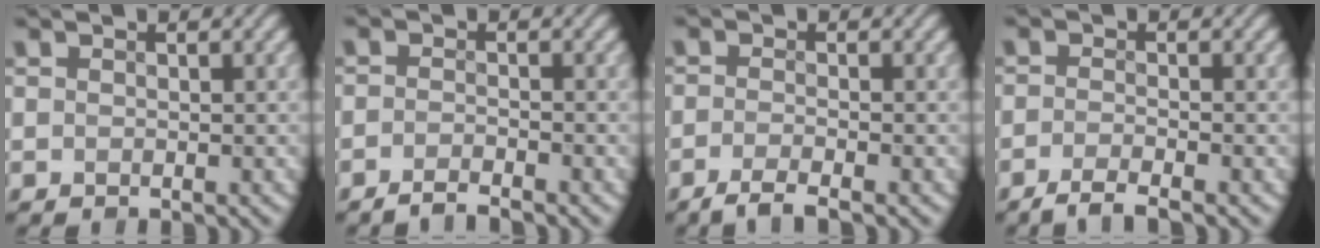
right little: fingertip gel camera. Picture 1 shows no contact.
{"total": 1.9, "force": [-1.7, 0.1, 0.7], "torque": [-0.017, 0.003, -0.036]}
{"total": 2.5, "force": [-2.0, 0.3, 1.6], "torque": [-0.039, -0.001, -0.045]}
{"total": 2.5, "force": [-2.0, 0.3, 1.5], "torque": [-0.035, 0.000, -0.045]}